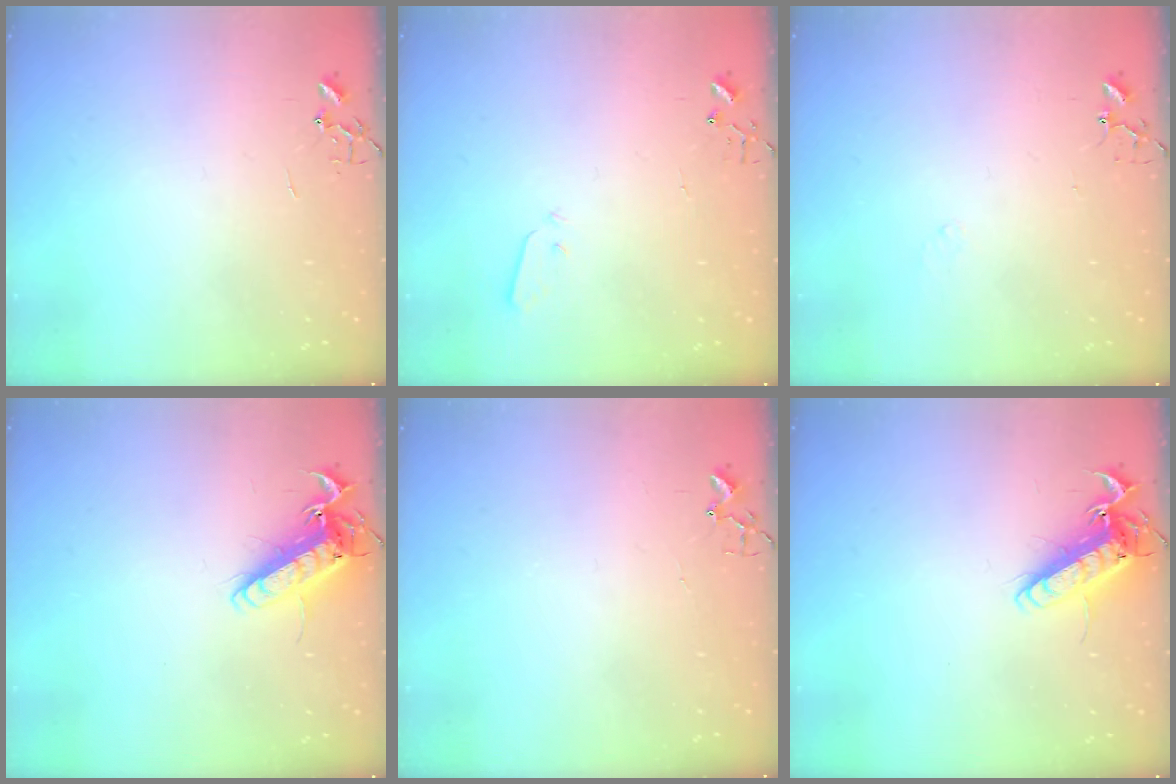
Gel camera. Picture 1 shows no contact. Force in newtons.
{"total": 2.2, "press": 2.2, "slide": 0.4}
{"total": 5.2, "press": 5.2, "slide": 0.5}
{"total": 14.6, "press": 14.4, "slide": 2.0}
{"total": 2.4, "press": 2.4, "slide": 0.3}
{"total": 14.6, "press": 14.4, "slide": 2.0}